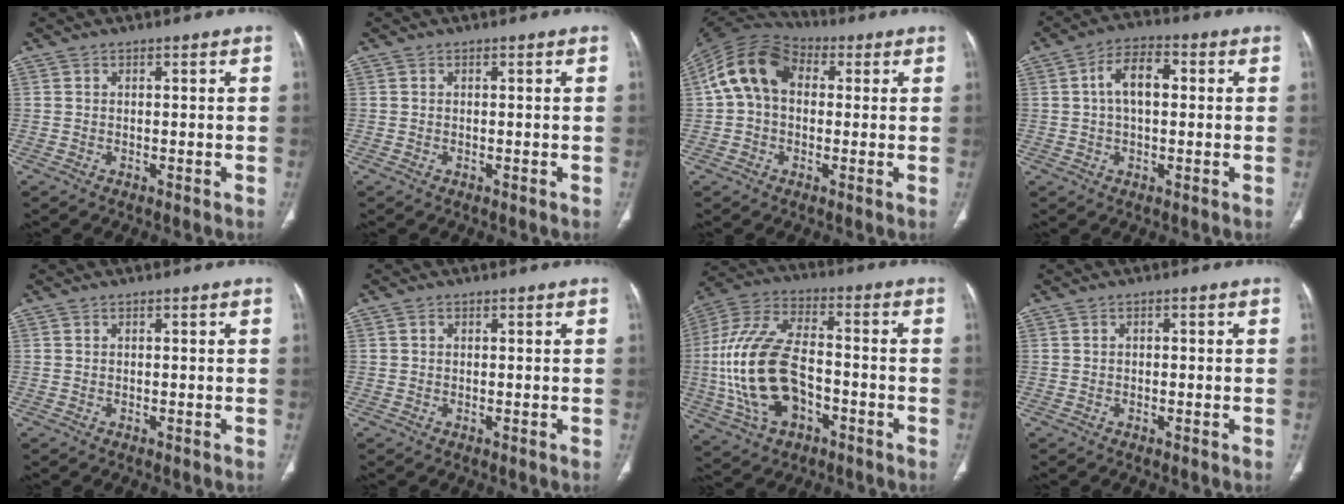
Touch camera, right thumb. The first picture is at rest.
{"total": 0.0}
{"total": 12.7, "force": [1.7, 9.1, 8.7], "torque": [-0.153, 0.037, 0.018]}
{"total": 7.7, "force": [1.0, 4.3, 6.3], "torque": [-0.109, 0.021, 0.012]}
{"total": 0.0}
{"total": 0.6, "force": [0.2, 0.5, 0.2], "torque": [-0.001, 0.001, 0.004]}
{"total": 19.9, "force": [-4.0, 11.4, 15.8], "torque": [-0.329, 0.026, -0.068]}
{"total": 0.6, "force": [0.0, 0.4, 0.4], "torque": [-0.004, 0.002, -0.002]}